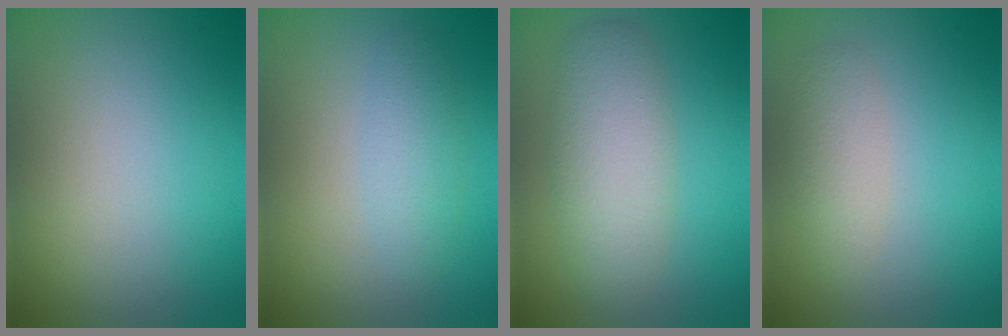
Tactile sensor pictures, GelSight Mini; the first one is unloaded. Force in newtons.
{"total": 1.9, "press": 1.9, "slide": 0.0}
{"total": 4.5, "press": 4.5, "slide": 0.4}
{"total": 2.1, "press": 2.1, "slide": 0.2}